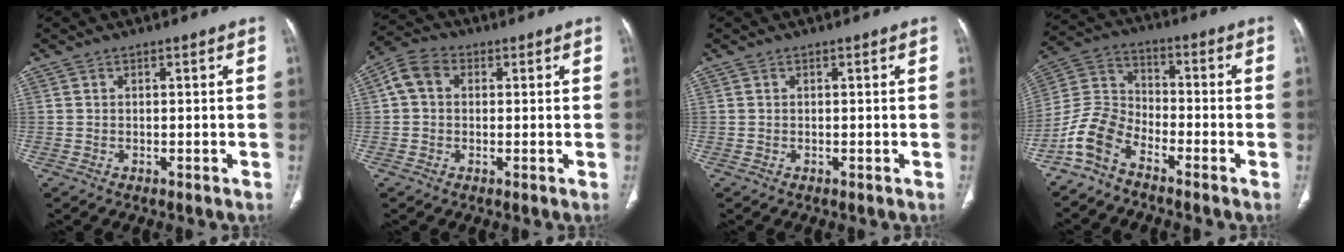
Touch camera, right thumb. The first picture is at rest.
{"total": 5.7, "force": [0.9, 4.4, 3.4], "torque": [-0.064, 0.019, 0.011]}
{"total": 0.0}
{"total": 8.3, "force": [-6.1, 4.0, 4.0], "torque": [-0.089, 0.051, -0.138]}